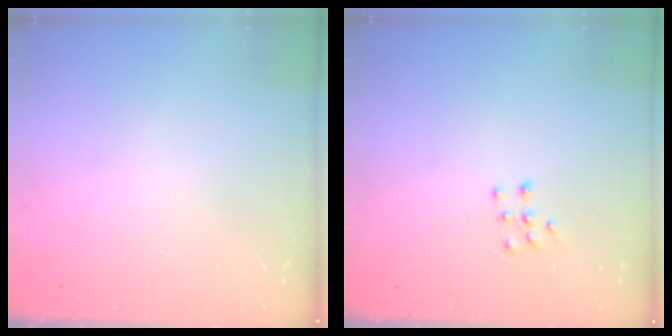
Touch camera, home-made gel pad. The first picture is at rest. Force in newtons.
{"total": 6.0, "press": 6.0, "slide": 0.4}